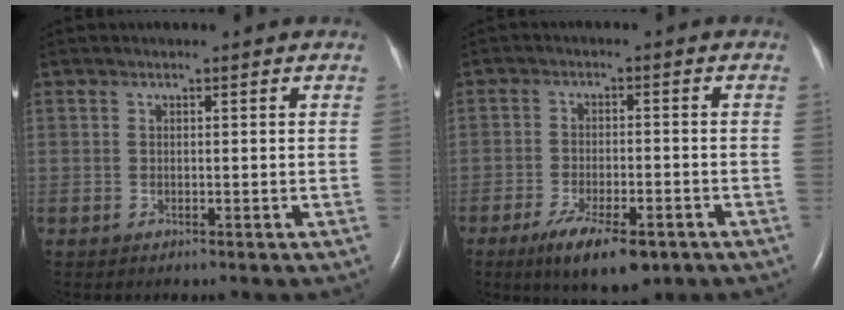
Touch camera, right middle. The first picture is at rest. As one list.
[{"total": 9.2, "force": [-5.8, 2.9, 6.5], "torque": [-0.111, -0.013, -0.089]}]